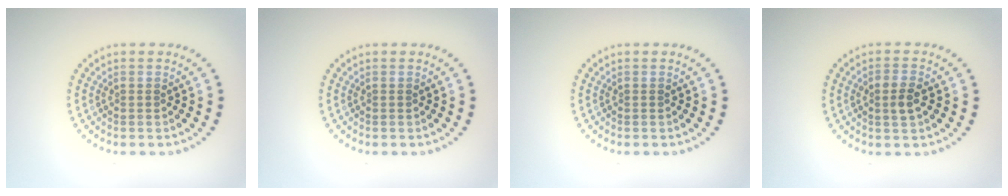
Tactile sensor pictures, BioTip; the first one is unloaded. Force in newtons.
{"total": 0.0}
{"total": 0.0}
{"total": 2.0, "press": 2.0, "slide": 0.4}